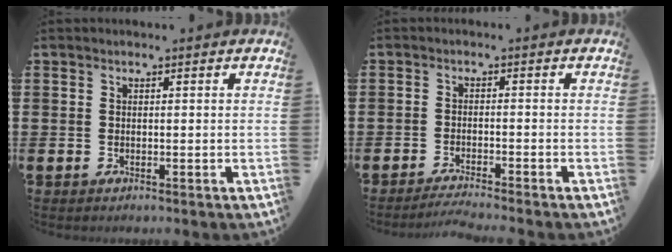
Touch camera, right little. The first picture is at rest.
{"total": 2.1, "force": [-2.0, -0.3, 0.5], "torque": [-0.008, 0.003, -0.039]}